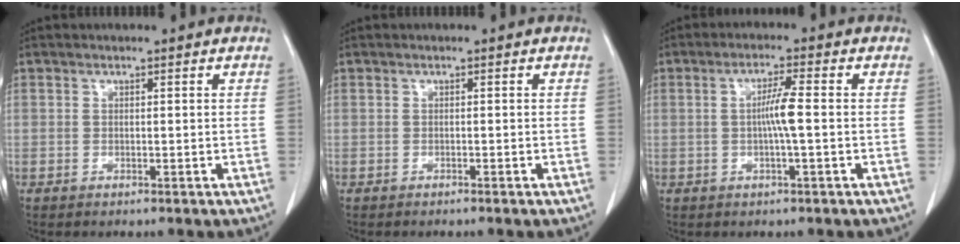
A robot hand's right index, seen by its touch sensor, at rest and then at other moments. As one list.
[{"total": 0.7, "force": [-0.6, 0.0, 0.4], "torque": [-0.006, -0.001, -0.006]}, {"total": 4.1, "force": [-0.3, -0.2, 4.1], "torque": [-0.077, 0.001, -0.005]}]